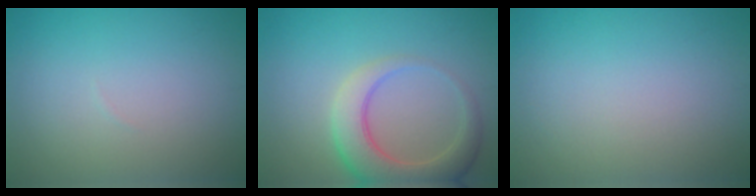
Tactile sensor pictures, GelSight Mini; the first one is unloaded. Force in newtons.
{"total": 5.5, "press": 5.5, "slide": 0.5}
{"total": 0.0}